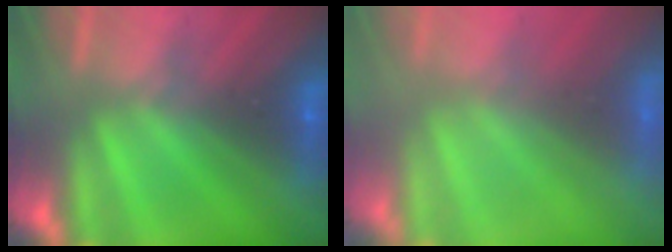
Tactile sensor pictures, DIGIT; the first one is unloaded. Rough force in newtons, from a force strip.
{"total": 8.0}